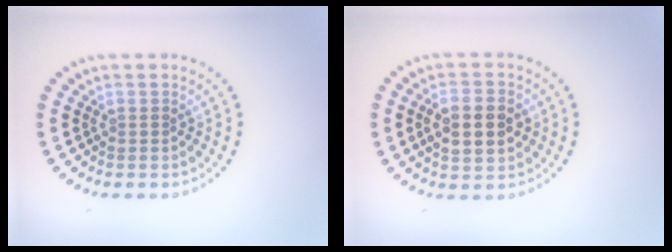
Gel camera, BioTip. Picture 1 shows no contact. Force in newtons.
{"total": 4.3, "press": 4.3, "slide": 0.2}